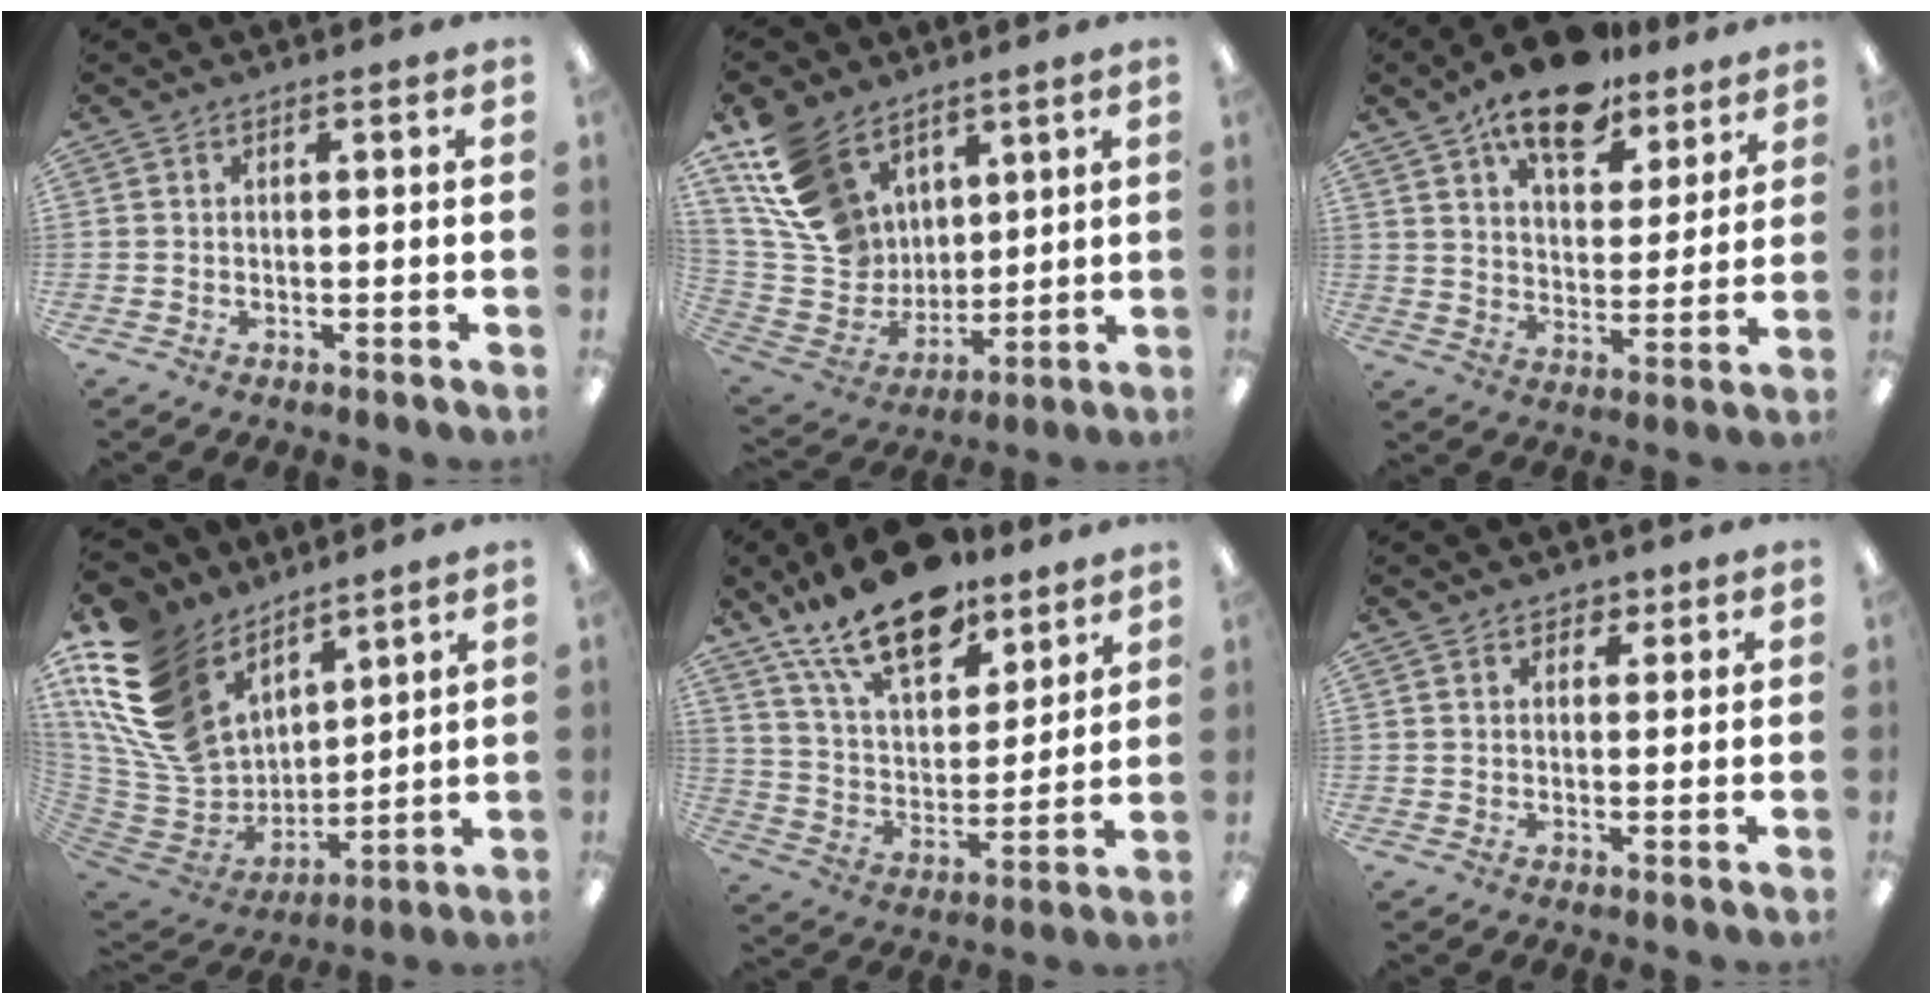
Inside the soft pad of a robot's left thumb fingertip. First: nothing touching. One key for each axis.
{"total": 18.3, "fx": 11.0, "fy": 12.3, "fz": 7.9, "tx": -0.199, "ty": -0.051, "tz": 0.216}
{"total": 15.7, "fx": 11.8, "fy": 6.8, "fz": 7.7, "tx": -0.125, "ty": -0.064, "tz": 0.206}
{"total": 22.5, "fx": 11.4, "fy": 15.0, "fz": 12.3, "tx": -0.280, "ty": -0.059, "tz": 0.216}
{"total": 19.8, "fx": 14.5, "fy": 8.5, "fz": 10.5, "tx": -0.186, "ty": -0.078, "tz": 0.256}
{"total": 2.7, "fx": 1.4, "fy": 2.1, "fz": 0.9, "tx": -0.003, "ty": -0.003, "tz": 0.024}